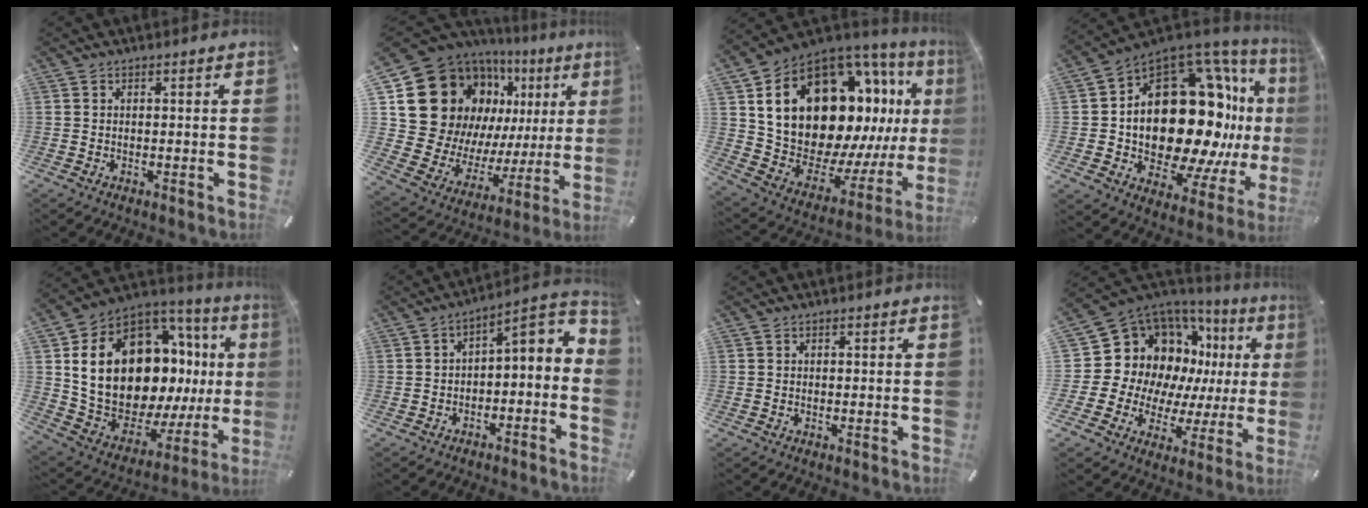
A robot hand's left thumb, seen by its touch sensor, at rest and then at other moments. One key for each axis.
{"total": 22.2, "fx": 9.7, "fy": 16.5, "fz": 11.1, "tx": -0.173, "ty": -0.076, "tz": 0.205}
{"total": 25.6, "fx": 9.3, "fy": 16.5, "fz": 17.2, "tx": -0.318, "ty": -0.075, "tz": 0.196}
{"total": 27.4, "fx": 2.2, "fy": 17.2, "fz": 21.3, "tx": -0.345, "ty": -0.066, "tz": 0.069}
{"total": 24.2, "fx": 5.8, "fy": 14.8, "fz": 18.2, "tx": -0.355, "ty": -0.065, "tz": 0.121}
{"total": 4.6, "fx": -1.3, "fy": 2.5, "fz": 3.7, "tx": -0.036, "ty": -0.013, "tz": -0.036}
{"total": 0.0}
{"total": 16.1, "fx": 7.0, "fy": 12.7, "fz": 6.8, "tx": -0.101, "ty": -0.084, "tz": 0.154}